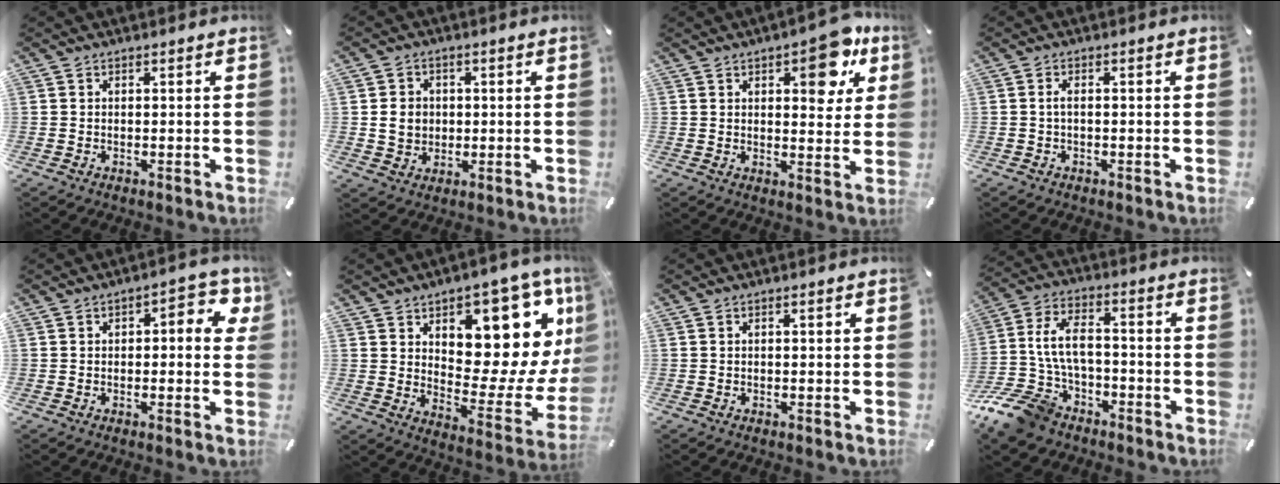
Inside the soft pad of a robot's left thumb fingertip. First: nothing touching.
{"total": 5.2, "force": [0.1, 4.9, 1.7], "torque": [-0.023, 0.005, 0.002]}
{"total": 11.5, "force": [5.9, 5.4, 8.2], "torque": [-0.081, -0.033, 0.092]}
{"total": 1.6, "force": [-0.3, 0.7, 1.4], "torque": [-0.027, 0.004, -0.008]}
{"total": 6.6, "force": [1.2, 3.4, 5.5], "torque": [-0.058, -0.004, 0.009]}
{"total": 16.2, "force": [8.2, 9.0, 10.8], "torque": [-0.122, -0.089, 0.134]}
{"total": 0.6, "force": [0.0, 0.3, 0.5], "torque": [-0.009, 0.002, -0.002]}
{"total": 14.4, "force": [-5.1, 9.8, 9.3], "torque": [-0.190, 0.042, -0.088]}